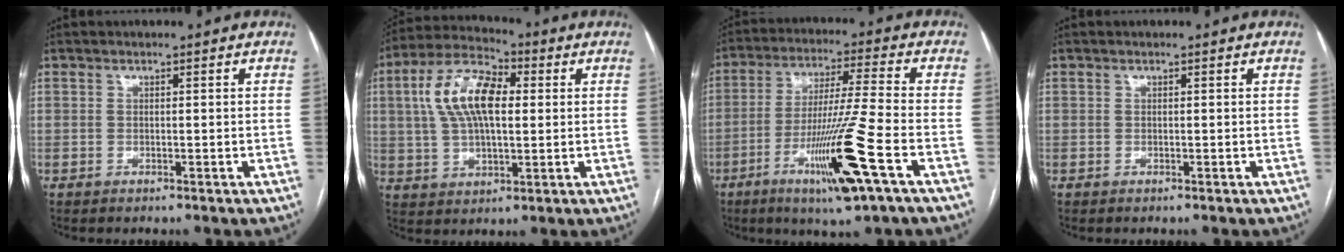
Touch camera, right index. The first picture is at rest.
{"total": 12.7, "force": [2.5, 5.8, 11.0], "torque": [-0.232, 0.031, 0.045]}
{"total": 15.0, "force": [-6.5, -0.9, 13.5], "torque": [-0.262, -0.023, -0.116]}
{"total": 0.0}